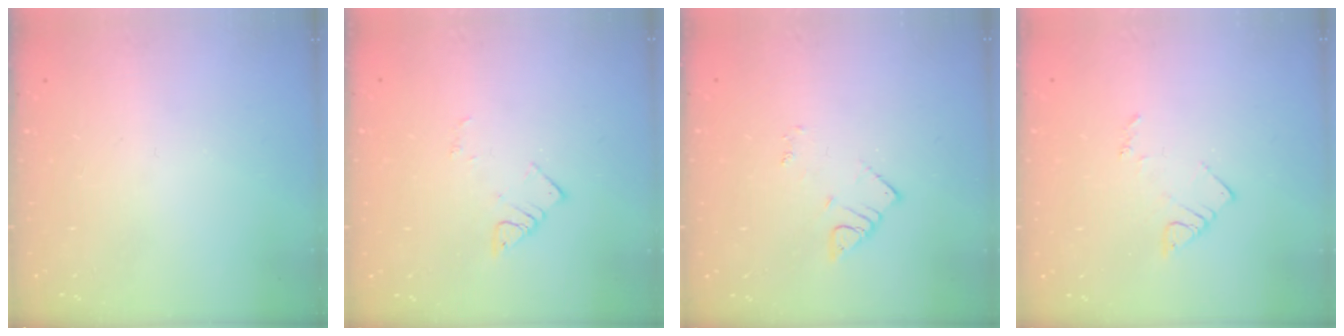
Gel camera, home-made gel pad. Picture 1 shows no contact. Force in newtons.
{"total": 3.9, "press": 3.9, "slide": 0.3}
{"total": 2.5, "press": 2.5, "slide": 0.3}
{"total": 5.1, "press": 5.1, "slide": 0.3}